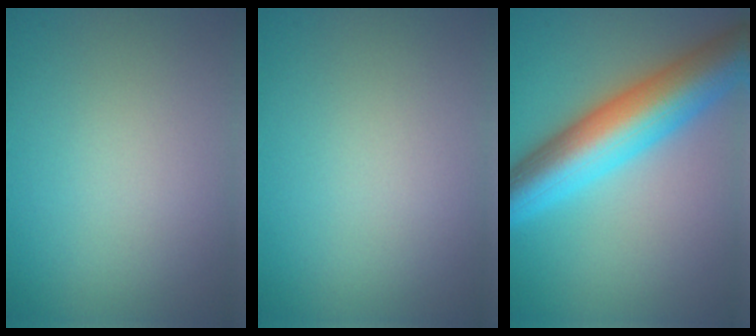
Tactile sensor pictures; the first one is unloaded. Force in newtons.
{"total": 0.0}
{"total": 10.3, "press": 10.3, "slide": 0.3}